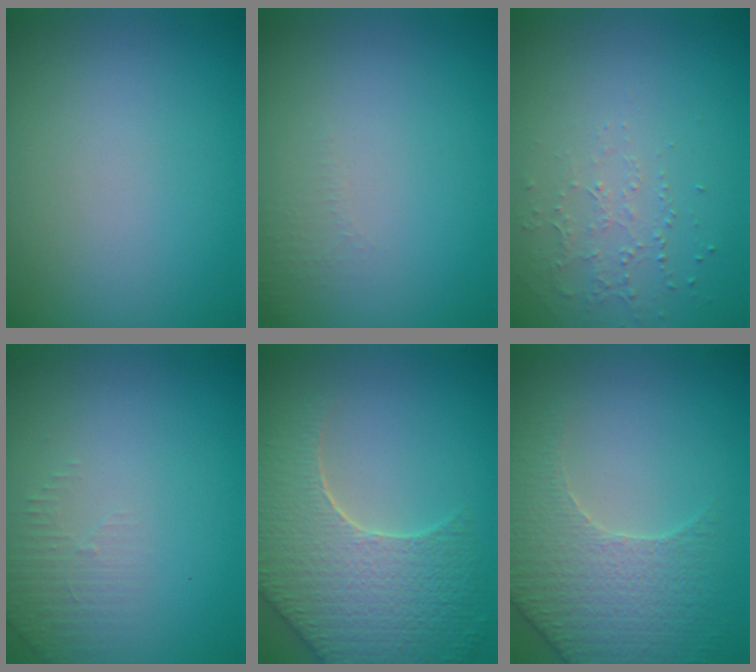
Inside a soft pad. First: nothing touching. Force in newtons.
{"total": 1.0, "press": 0.9, "slide": 0.3}
{"total": 1.0, "press": 0.7, "slide": 0.8}
{"total": 1.5, "press": 1.5, "slide": 0.4}
{"total": 8.6, "press": 6.3, "slide": 5.9}
{"total": 3.5, "press": 3.3, "slide": 0.9}